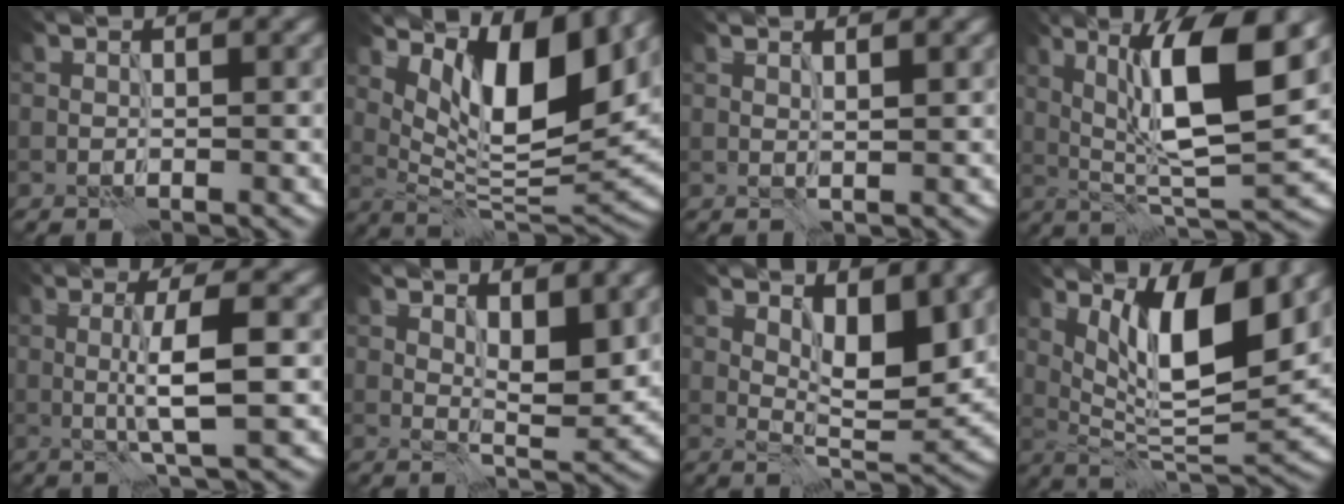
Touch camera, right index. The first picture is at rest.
{"total": 10.5, "force": [4.8, 3.6, 8.6], "torque": [-0.133, -0.007, 0.089]}
{"total": 0.9, "force": [0.6, -0.2, 0.6], "torque": [-0.012, 0.000, 0.010]}
{"total": 10.4, "force": [2.9, 2.3, 9.7], "torque": [-0.156, 0.000, 0.057]}
{"total": 4.6, "force": [-0.2, 0.4, 4.6], "torque": [-0.081, 0.005, -0.005]}
{"total": 4.5, "force": [2.1, 1.4, 3.8], "torque": [-0.056, -0.006, 0.037]}
{"total": 6.0, "force": [2.5, 2.0, 5.0], "torque": [-0.074, -0.009, 0.043]}
{"total": 10.9, "force": [4.6, 2.8, 9.4], "torque": [-0.148, -0.004, 0.084]}